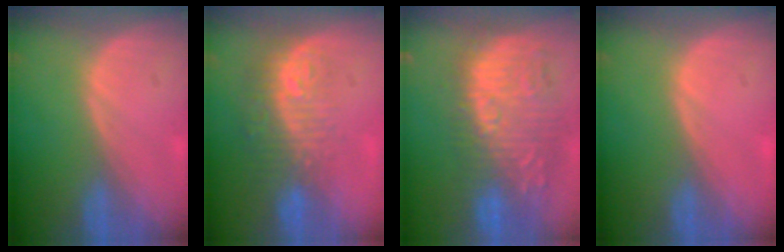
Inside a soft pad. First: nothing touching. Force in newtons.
{"total": 9.7, "press": 8.0, "slide": 5.5}
{"total": 12.4, "press": 11.5, "slide": 4.7}
{"total": 0.0}